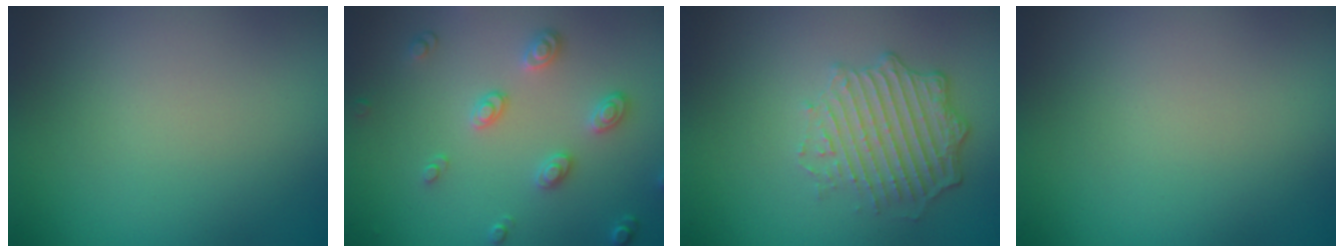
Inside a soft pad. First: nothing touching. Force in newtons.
{"total": 3.2, "press": 2.8, "slide": 1.6}
{"total": 4.9, "press": 3.7, "slide": 3.2}
{"total": 0.0}